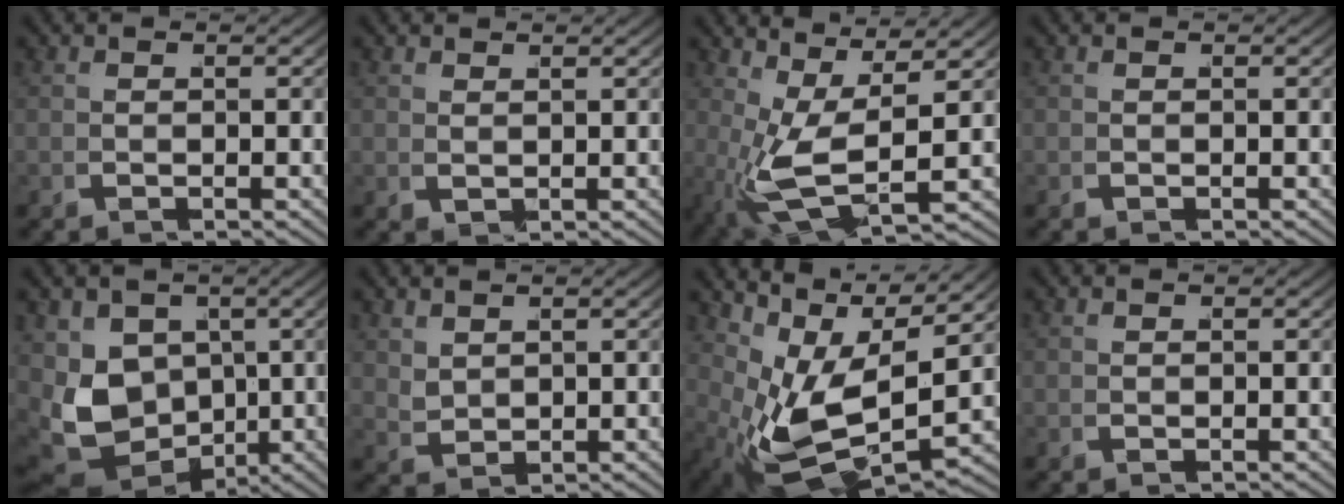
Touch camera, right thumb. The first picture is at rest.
{"total": 1.3, "force": [1.2, -0.6, -0.1], "torque": [0.008, 0.009, 0.023]}
{"total": 7.2, "force": [0.7, 3.3, 6.4], "torque": [-0.149, -0.041, 0.034]}
{"total": 0.0}
{"total": 10.9, "force": [-1.5, 8.5, 6.6], "torque": [-0.172, -0.064, 0.001]}
{"total": 1.6, "force": [1.3, 0.5, 0.7], "torque": [-0.015, -0.003, 0.036]}
{"total": 10.2, "force": [1.3, 5.6, 8.4], "torque": [-0.188, -0.034, 0.037]}
{"total": 0.0}